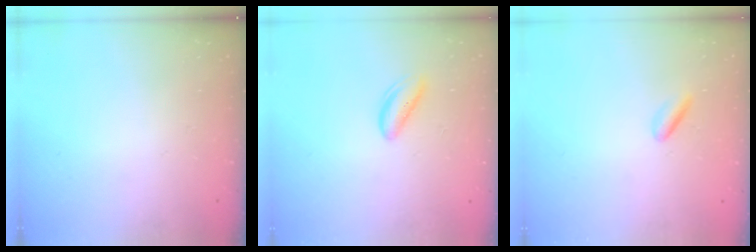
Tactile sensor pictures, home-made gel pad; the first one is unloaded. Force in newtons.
{"total": 3.8, "press": 3.8, "slide": 0.2}
{"total": 2.5, "press": 2.4, "slide": 0.8}